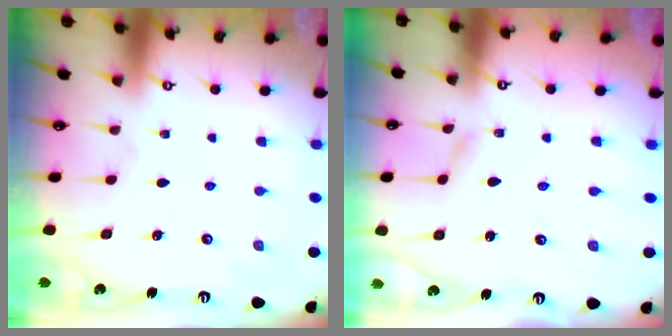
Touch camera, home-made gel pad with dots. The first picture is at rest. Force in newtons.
{"total": 2.2, "press": 2.2, "slide": 0.1}